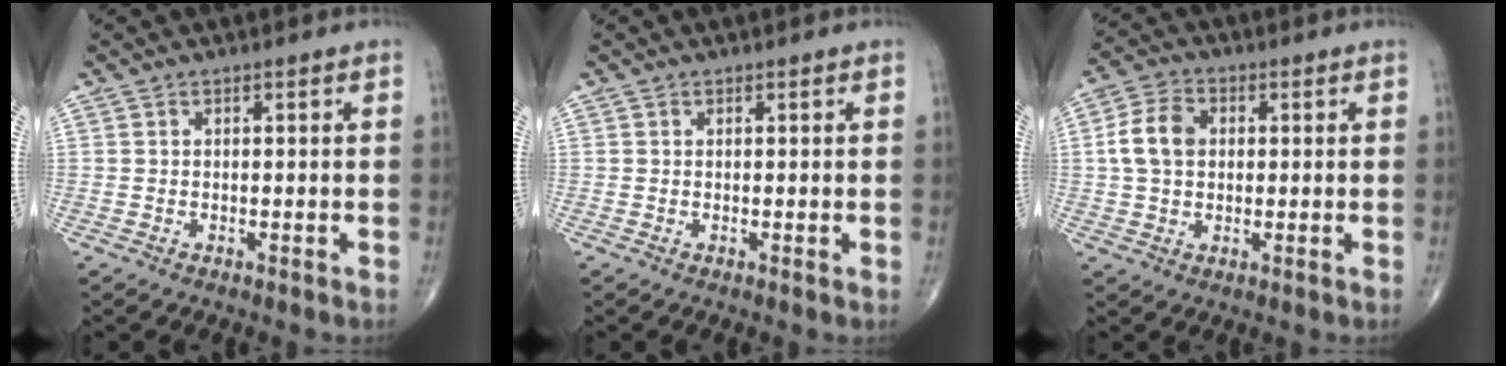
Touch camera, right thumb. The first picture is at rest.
{"total": 0.0}
{"total": 8.0, "force": [0.9, 5.8, 5.3], "torque": [-0.093, 0.014, 0.011]}